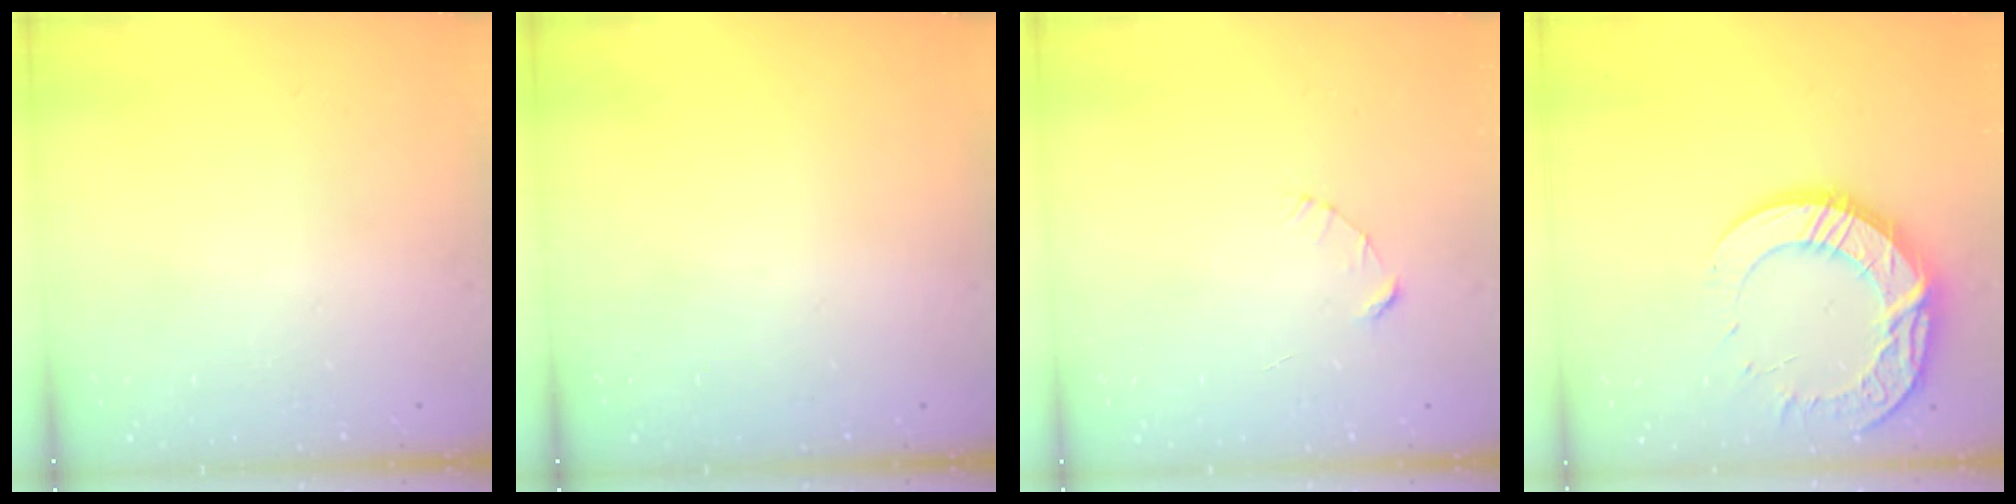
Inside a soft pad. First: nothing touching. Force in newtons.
{"total": 0.0}
{"total": 2.4, "press": 2.4, "slide": 0.2}
{"total": 15.6, "press": 15.5, "slide": 1.2}